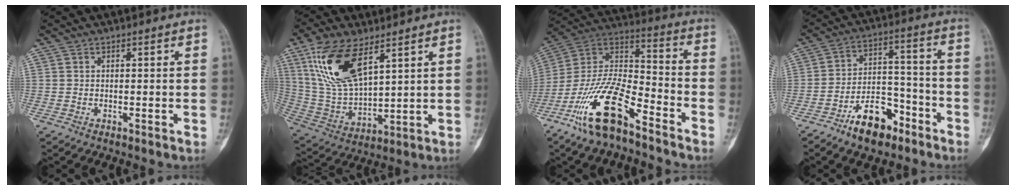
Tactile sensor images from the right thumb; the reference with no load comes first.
{"total": 16.6, "force": [8.4, 7.3, 12.3], "torque": [-0.232, -0.029, 0.173]}
{"total": 18.2, "force": [-11.5, 6.5, 12.5], "torque": [-0.233, 0.074, -0.220]}
{"total": 11.4, "force": [-7.5, 6.0, 6.2], "torque": [-0.075, 0.066, -0.130]}